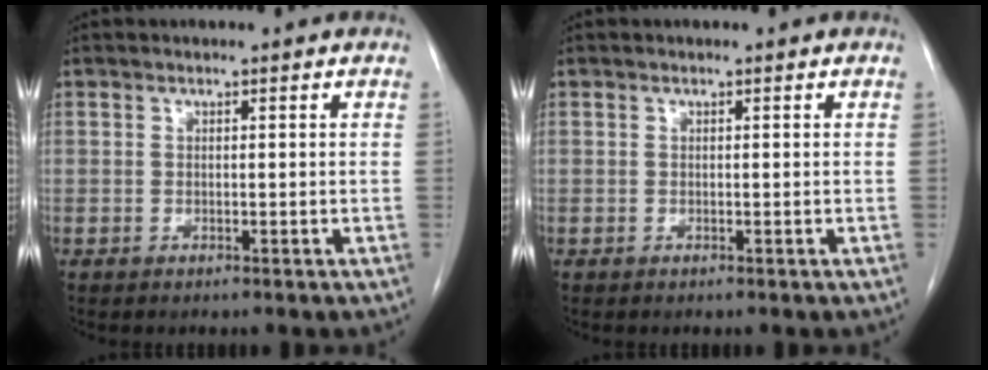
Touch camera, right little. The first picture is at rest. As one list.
[{"total": 0.0}]